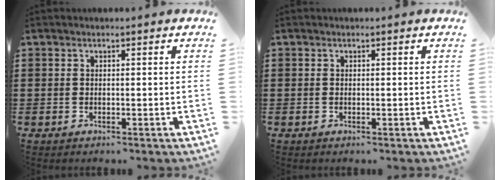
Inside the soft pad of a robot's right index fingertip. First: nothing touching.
{"total": 0.0}